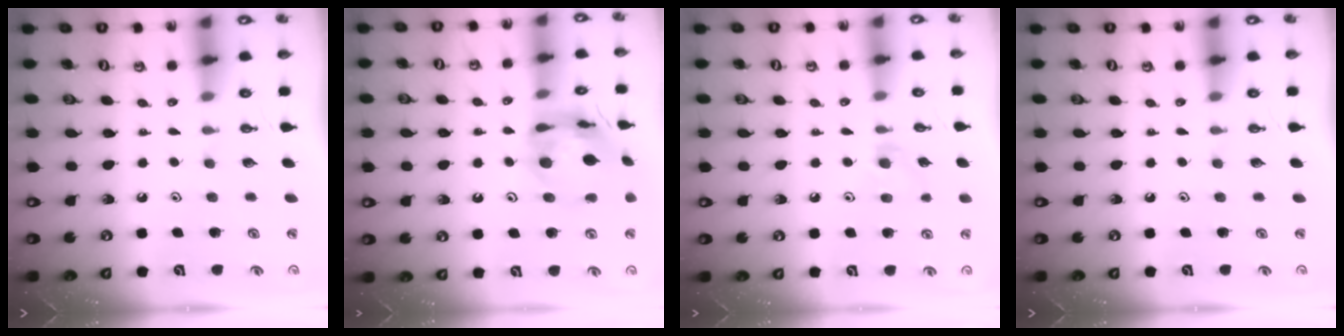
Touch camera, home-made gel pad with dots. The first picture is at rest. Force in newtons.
{"total": 13.5, "press": 13.4, "slide": 1.6}
{"total": 5.6, "press": 5.5, "slide": 1.0}
{"total": 0.0}